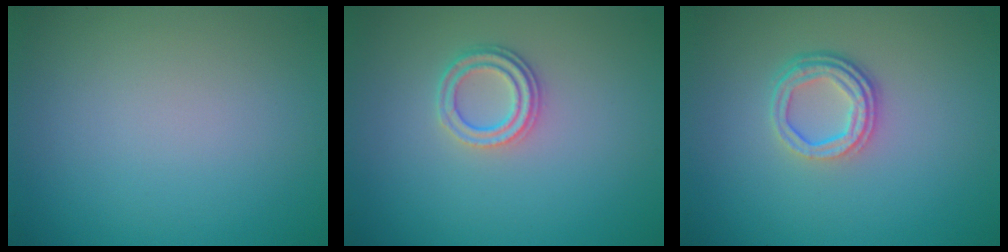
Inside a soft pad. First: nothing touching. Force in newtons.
{"total": 2.4, "press": 2.0, "slide": 1.2}
{"total": 3.4, "press": 2.6, "slide": 2.3}